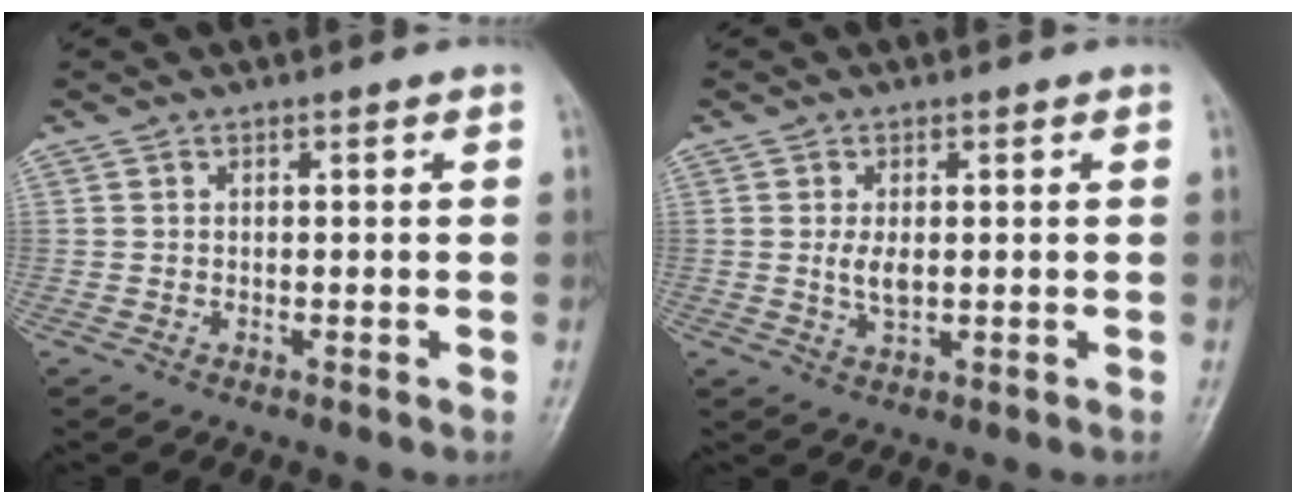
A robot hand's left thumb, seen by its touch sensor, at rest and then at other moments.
{"total": 3.4, "force": [0.2, 1.9, 2.8], "torque": [-0.053, -0.007, 0.004]}